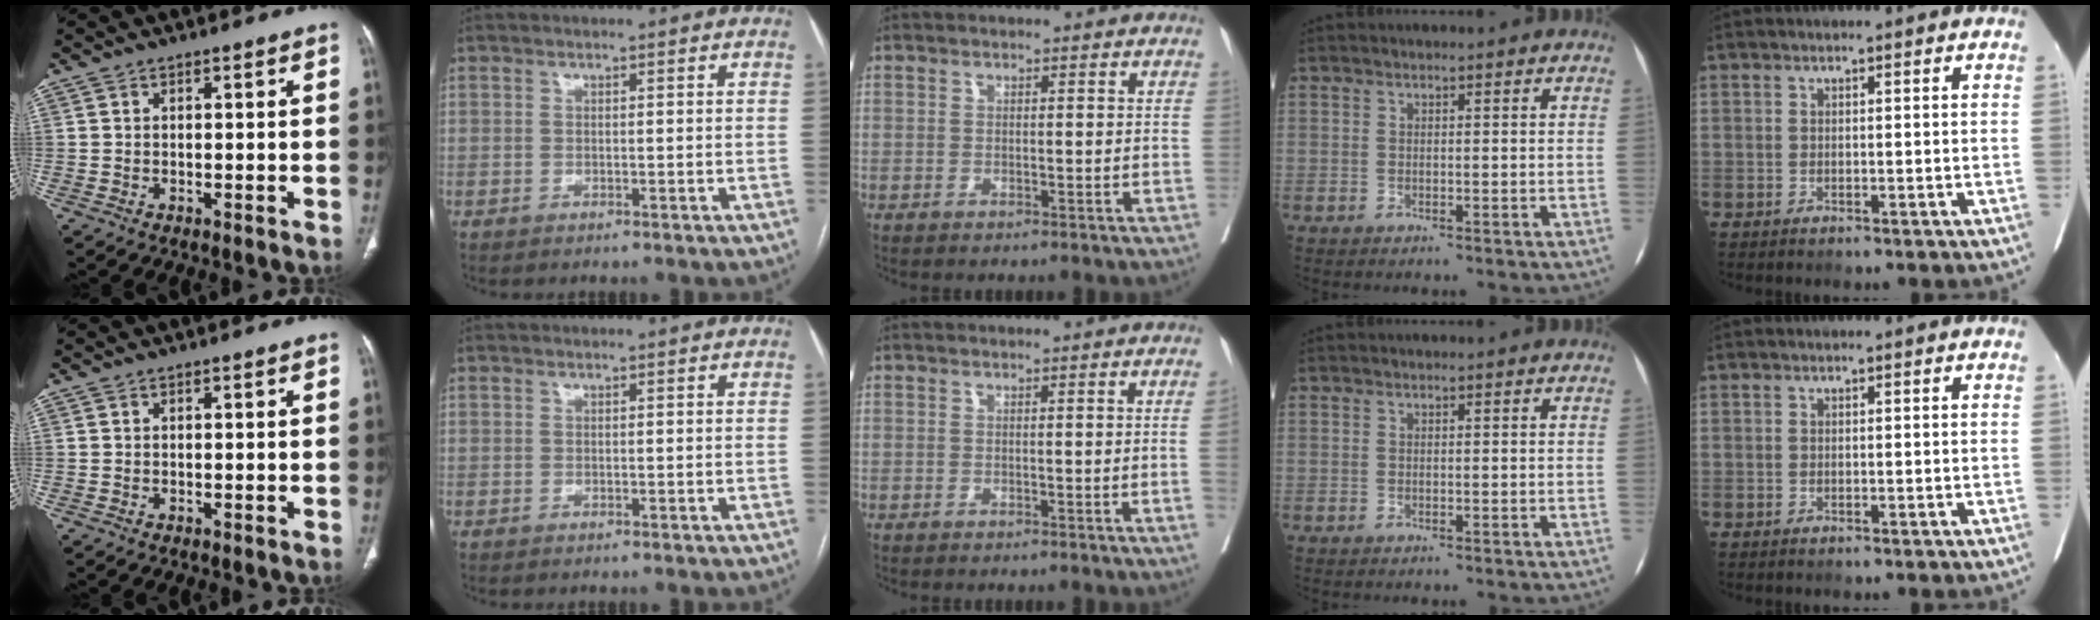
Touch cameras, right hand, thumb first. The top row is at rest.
{"middle": {"total": 1.0, "force": [-0.2, -0.3, 0.9], "torque": [-0.011, 0.000, -0.004]}}